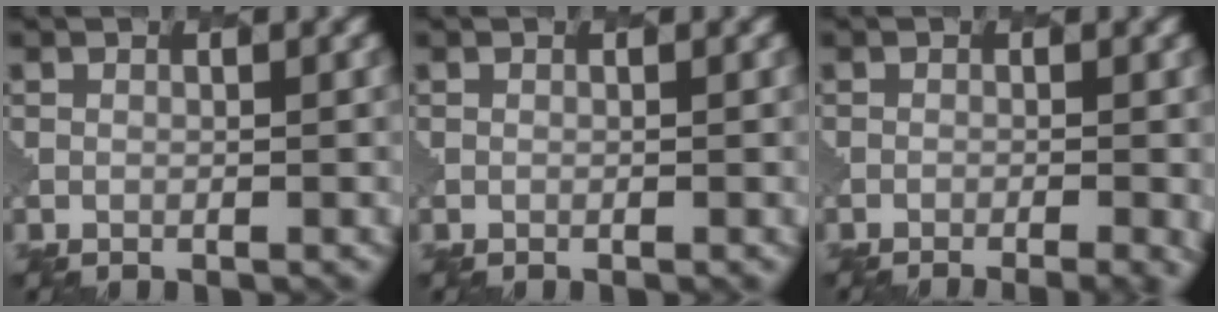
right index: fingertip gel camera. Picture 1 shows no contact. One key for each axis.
{"total": 0.0}
{"total": 4.3, "fx": -1.9, "fy": 1.7, "fz": 3.5, "tx": -0.026, "ty": 0.007, "tz": -0.020}